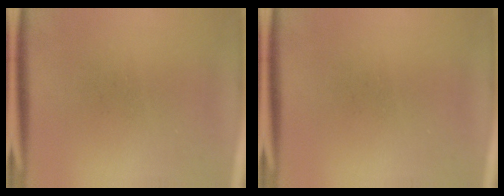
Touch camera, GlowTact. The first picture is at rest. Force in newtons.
{"total": 0.0}